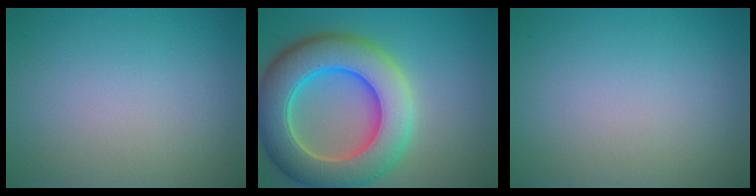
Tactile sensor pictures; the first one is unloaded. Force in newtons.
{"total": 11.2, "press": 11.2, "slide": 0.6}
{"total": 0.0}